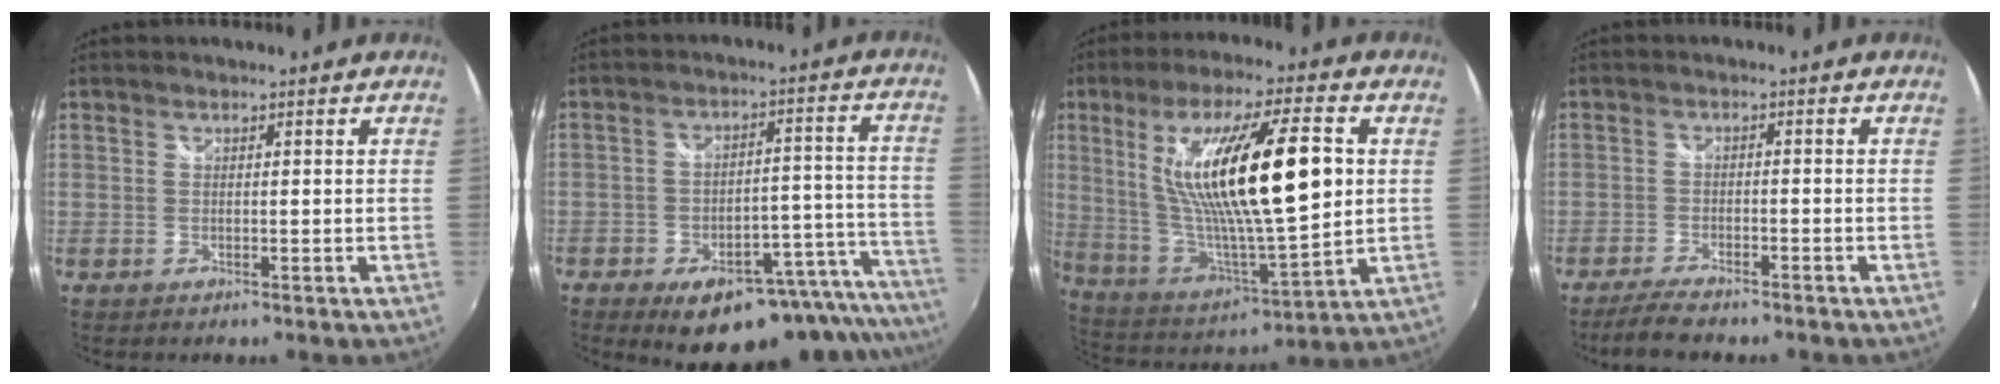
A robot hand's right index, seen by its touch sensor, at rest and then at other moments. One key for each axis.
{"total": 21.3, "fx": -17.1, "fy": 7.5, "fz": 10.4, "tx": -0.111, "ty": 0.020, "tz": -0.210}
{"total": 24.2, "fx": 5.1, "fy": 5.2, "fz": 23.0, "tx": -0.410, "ty": -0.002, "tz": 0.103}
{"total": 6.2, "fx": -5.3, "fy": 1.4, "fz": 3.0, "tx": -0.080, "ty": -0.012, "tz": -0.093}